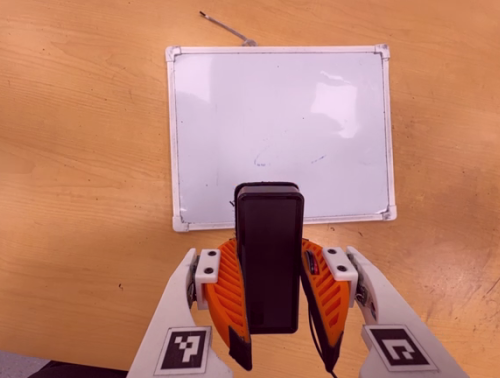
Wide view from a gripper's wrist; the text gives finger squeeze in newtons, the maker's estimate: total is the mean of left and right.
{"total": 7.9, "left": 6.9, "right": 8.8}